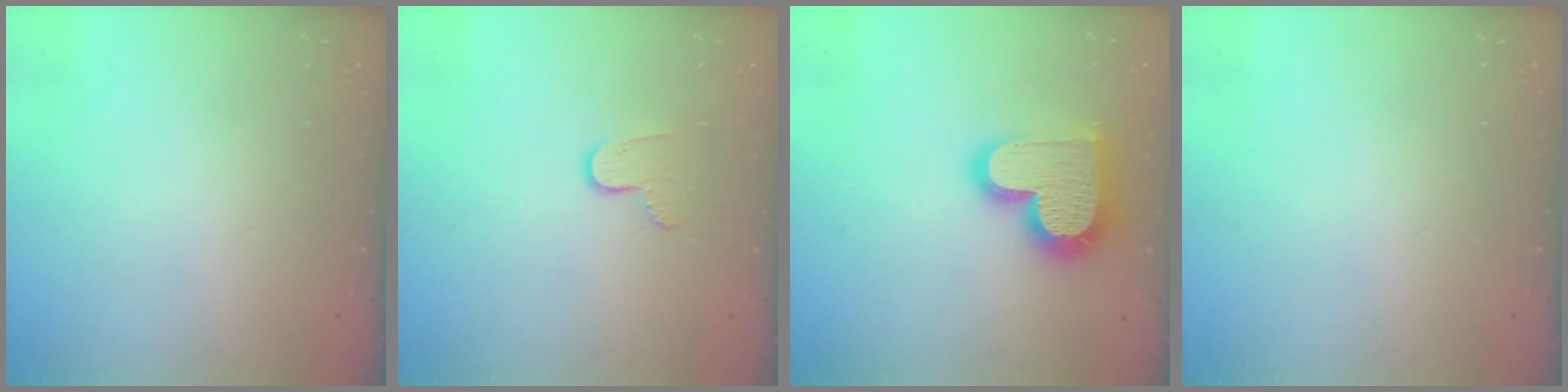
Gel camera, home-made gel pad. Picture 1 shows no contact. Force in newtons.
{"total": 7.0, "press": 7.0, "slide": 0.6}
{"total": 19.8, "press": 19.7, "slide": 1.3}
{"total": 0.0}